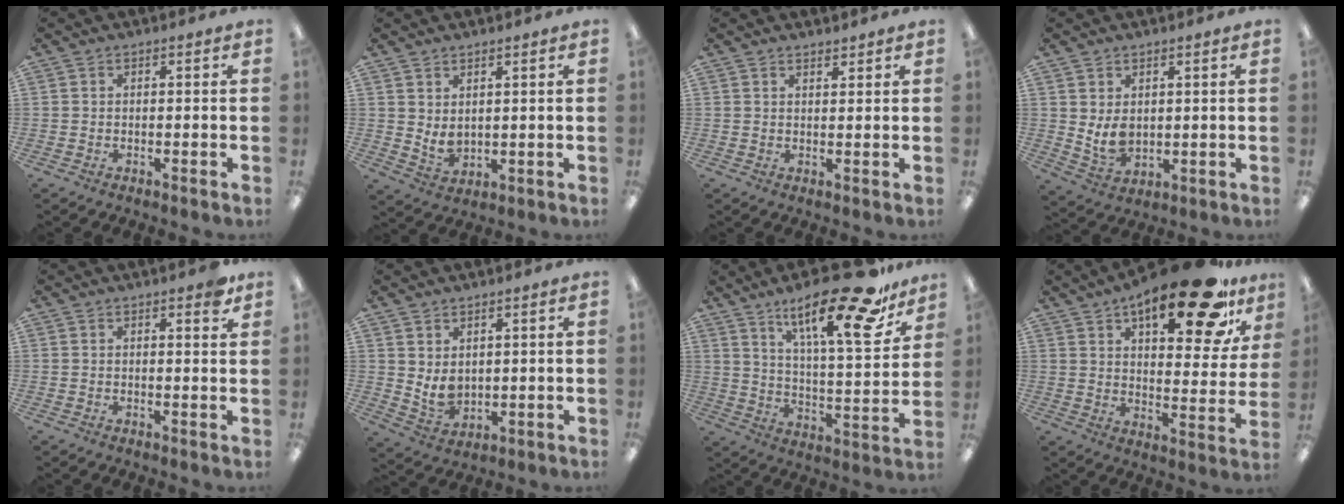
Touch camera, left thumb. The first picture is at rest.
{"total": 4.0, "force": [2.5, 2.2, 2.0], "torque": [-0.027, -0.021, 0.047]}
{"total": 1.6, "force": [1.6, 0.4, 0.2], "torque": [0.004, -0.008, 0.028]}
{"total": 6.1, "force": [1.7, 4.3, 4.0], "torque": [-0.082, -0.015, 0.030]}
{"total": 2.5, "force": [1.8, 0.6, 1.5], "torque": [-0.018, -0.005, 0.029]}
{"total": 5.3, "force": [2.6, 3.7, 2.7], "torque": [-0.049, -0.019, 0.049]}
{"total": 23.3, "force": [16.1, 6.0, 15.7], "torque": [-0.249, -0.100, 0.258]}
{"total": 22.2, "force": [14.3, 8.0, 15.0], "torque": [-0.211, -0.077, 0.226]}